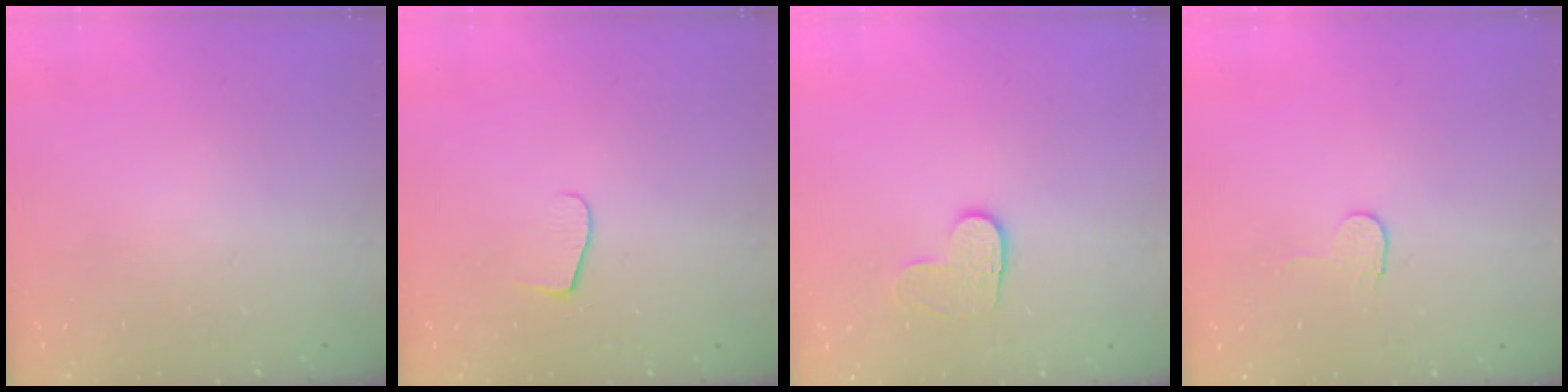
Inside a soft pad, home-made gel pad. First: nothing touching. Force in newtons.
{"total": 7.5, "press": 7.5, "slide": 0.6}
{"total": 5.5, "press": 5.5, "slide": 0.4}
{"total": 2.9, "press": 2.9, "slide": 0.3}